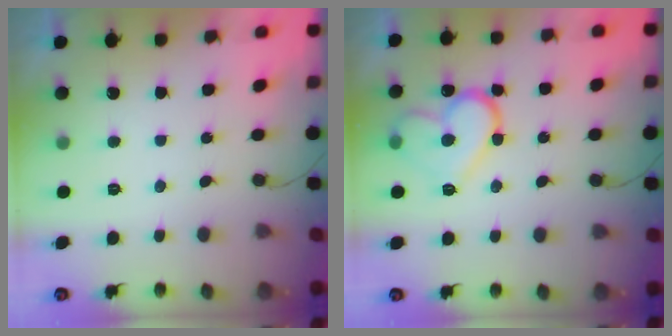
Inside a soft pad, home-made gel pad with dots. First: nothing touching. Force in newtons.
{"total": 15.0, "press": 14.9, "slide": 1.3}